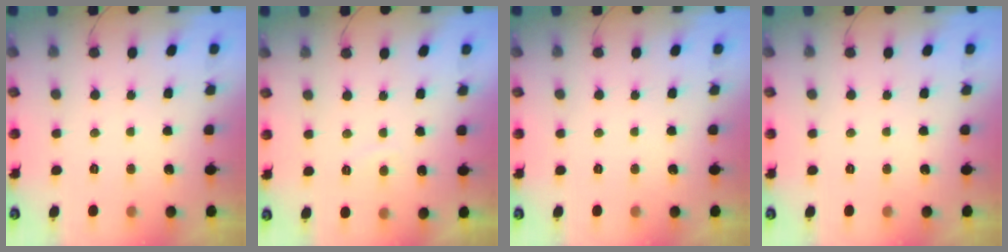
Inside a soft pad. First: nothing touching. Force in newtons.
{"total": 0.6, "press": 0.3, "slide": 0.5}
{"total": 0.0}
{"total": 0.0}